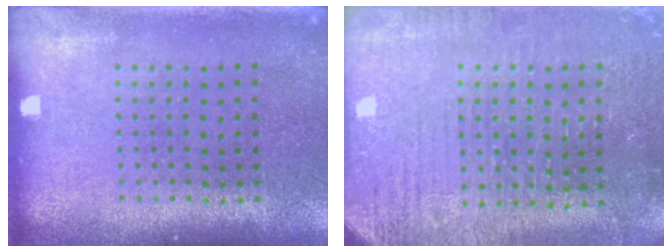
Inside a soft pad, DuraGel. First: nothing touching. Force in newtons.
{"total": 3.0, "press": 2.9, "slide": 0.6}